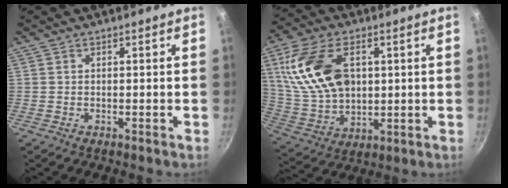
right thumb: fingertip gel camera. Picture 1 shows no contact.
{"total": 18.5, "force": [4.7, 11.7, 13.6], "torque": [-0.244, -0.011, 0.103]}